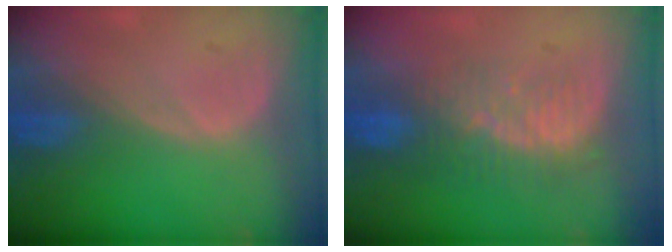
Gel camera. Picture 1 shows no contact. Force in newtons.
{"total": 8.1, "press": 7.1, "slide": 3.9}